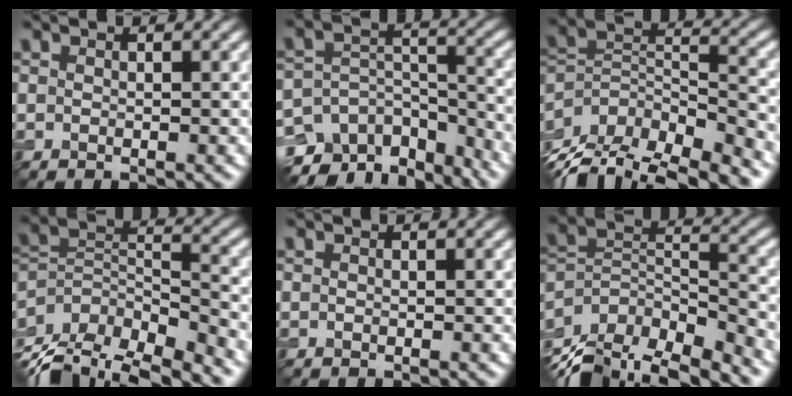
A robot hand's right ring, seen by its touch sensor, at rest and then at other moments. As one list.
[{"total": 8.3, "force": [-6.4, 4.5, 2.8], "torque": [-0.046, 0.016, -0.093]}, {"total": 12.6, "force": [-8.9, 6.0, 6.7], "torque": [-0.134, 0.030, -0.126]}, {"total": 11.8, "force": [-7.8, 5.4, 7.0], "torque": [-0.137, 0.028, -0.108]}, {"total": 0.0}, {"total": 12.1, "force": [-8.7, 5.6, 6.3], "torque": [-0.131, 0.021, -0.123]}]